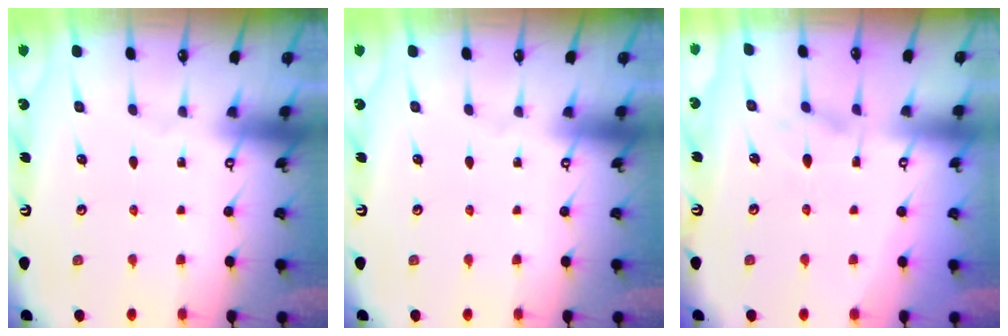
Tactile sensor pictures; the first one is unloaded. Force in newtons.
{"total": 0.0}
{"total": 2.0, "press": 1.9, "slide": 0.8}